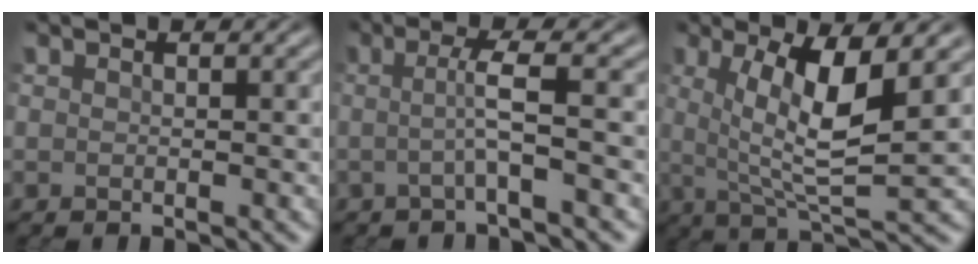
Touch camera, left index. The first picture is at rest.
{"total": 3.0, "force": [-0.6, 0.4, 2.9], "torque": [-0.058, -0.002, -0.020]}
{"total": 7.0, "force": [1.2, 1.7, 6.7], "torque": [-0.125, -0.012, 0.023]}